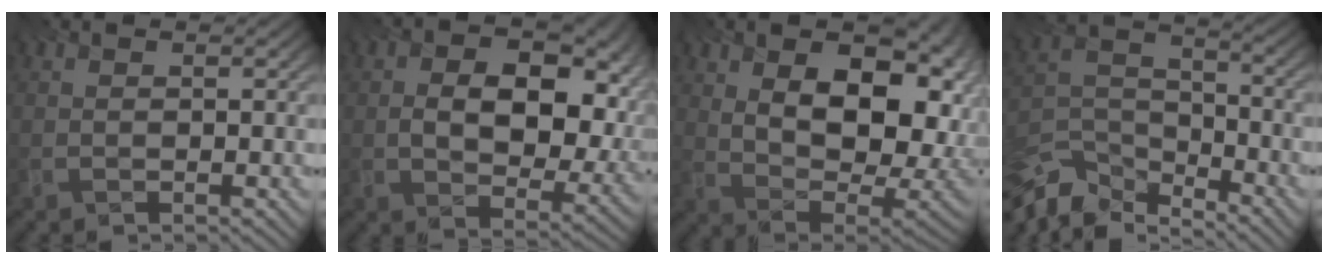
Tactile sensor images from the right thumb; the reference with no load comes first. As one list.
[{"total": 12.0, "force": [0.7, 7.2, 9.6], "torque": [-0.169, -0.013, 0.031]}, {"total": 15.2, "force": [3.8, 8.6, 11.9], "torque": [-0.223, 0.013, 0.076]}, {"total": 9.7, "force": [-9.5, 1.8, 0.8], "torque": [-0.031, -0.019, -0.178]}]